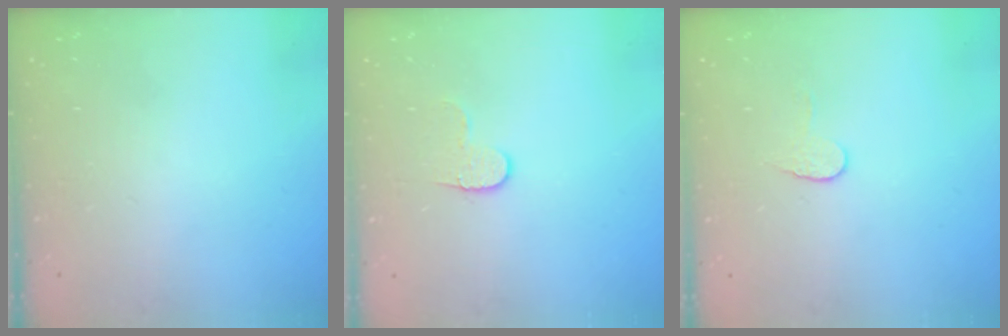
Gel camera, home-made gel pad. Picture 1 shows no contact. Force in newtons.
{"total": 4.9, "press": 4.9, "slide": 0.5}
{"total": 5.3, "press": 5.3, "slide": 0.5}